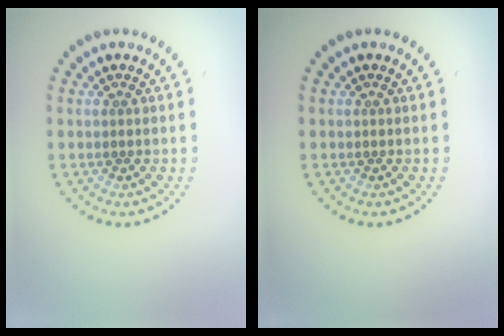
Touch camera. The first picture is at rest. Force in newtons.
{"total": 0.0}